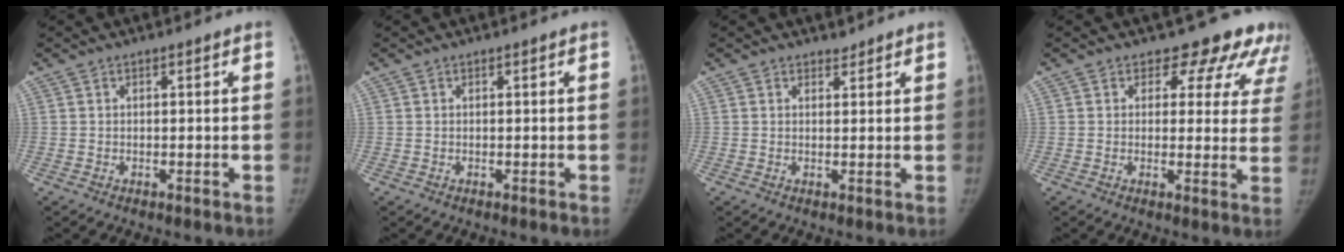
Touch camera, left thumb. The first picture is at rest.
{"total": 0.0}
{"total": 1.3, "force": [1.1, 0.6, 0.0], "torque": [0.012, -0.009, 0.013]}
{"total": 10.9, "force": [8.7, 5.9, 2.8], "torque": [0.028, -0.037, 0.072]}